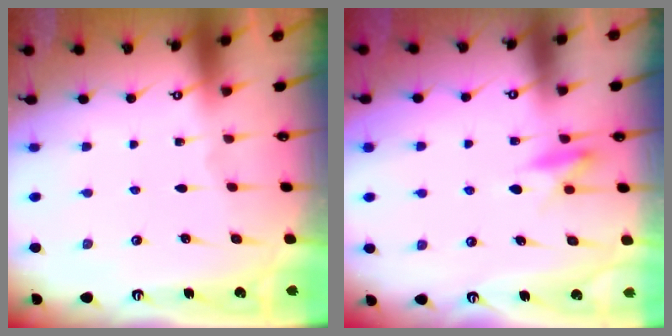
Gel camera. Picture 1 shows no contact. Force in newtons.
{"total": 8.5, "press": 8.4, "slide": 1.3}